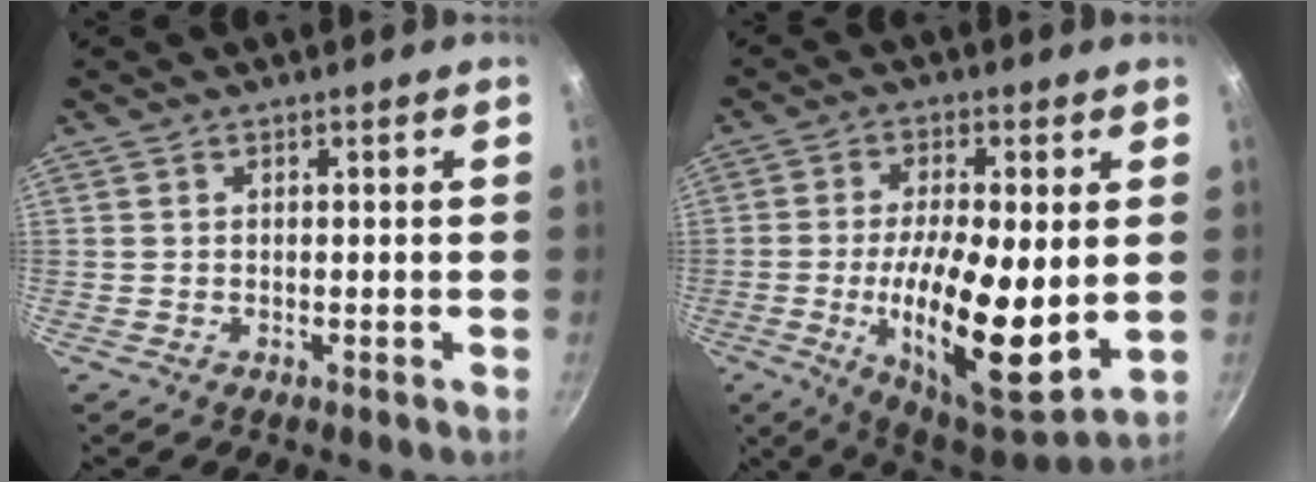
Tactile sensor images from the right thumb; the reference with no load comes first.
{"total": 18.5, "force": [-1.4, 6.2, 17.4], "torque": [-0.281, -0.019, -0.020]}